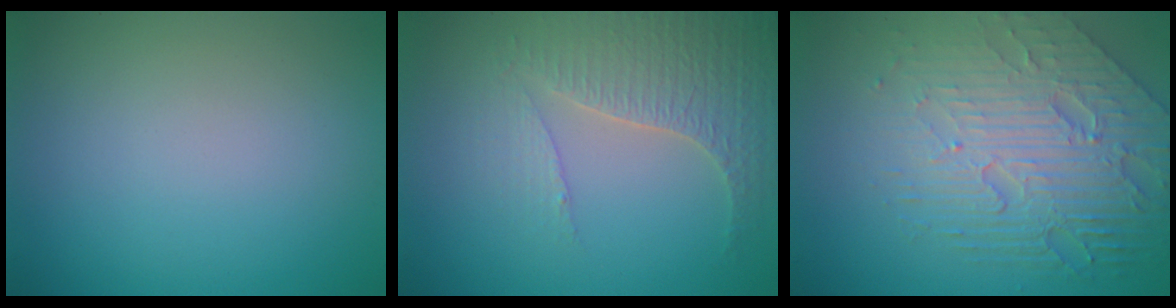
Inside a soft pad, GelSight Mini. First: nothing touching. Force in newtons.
{"total": 3.4, "press": 3.4, "slide": 0.5}
{"total": 8.3, "press": 5.6, "slide": 6.1}